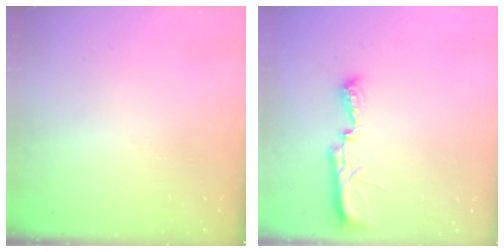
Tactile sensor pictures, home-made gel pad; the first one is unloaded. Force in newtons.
{"total": 7.4, "press": 7.4, "slide": 0.7}